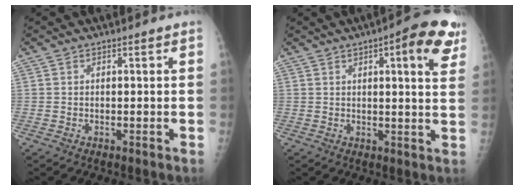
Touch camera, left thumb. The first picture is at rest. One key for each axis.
{"total": 10.5, "fx": 5.2, "fy": 2.7, "fz": 8.7, "tx": -0.085, "ty": -0.016, "tz": 0.055}